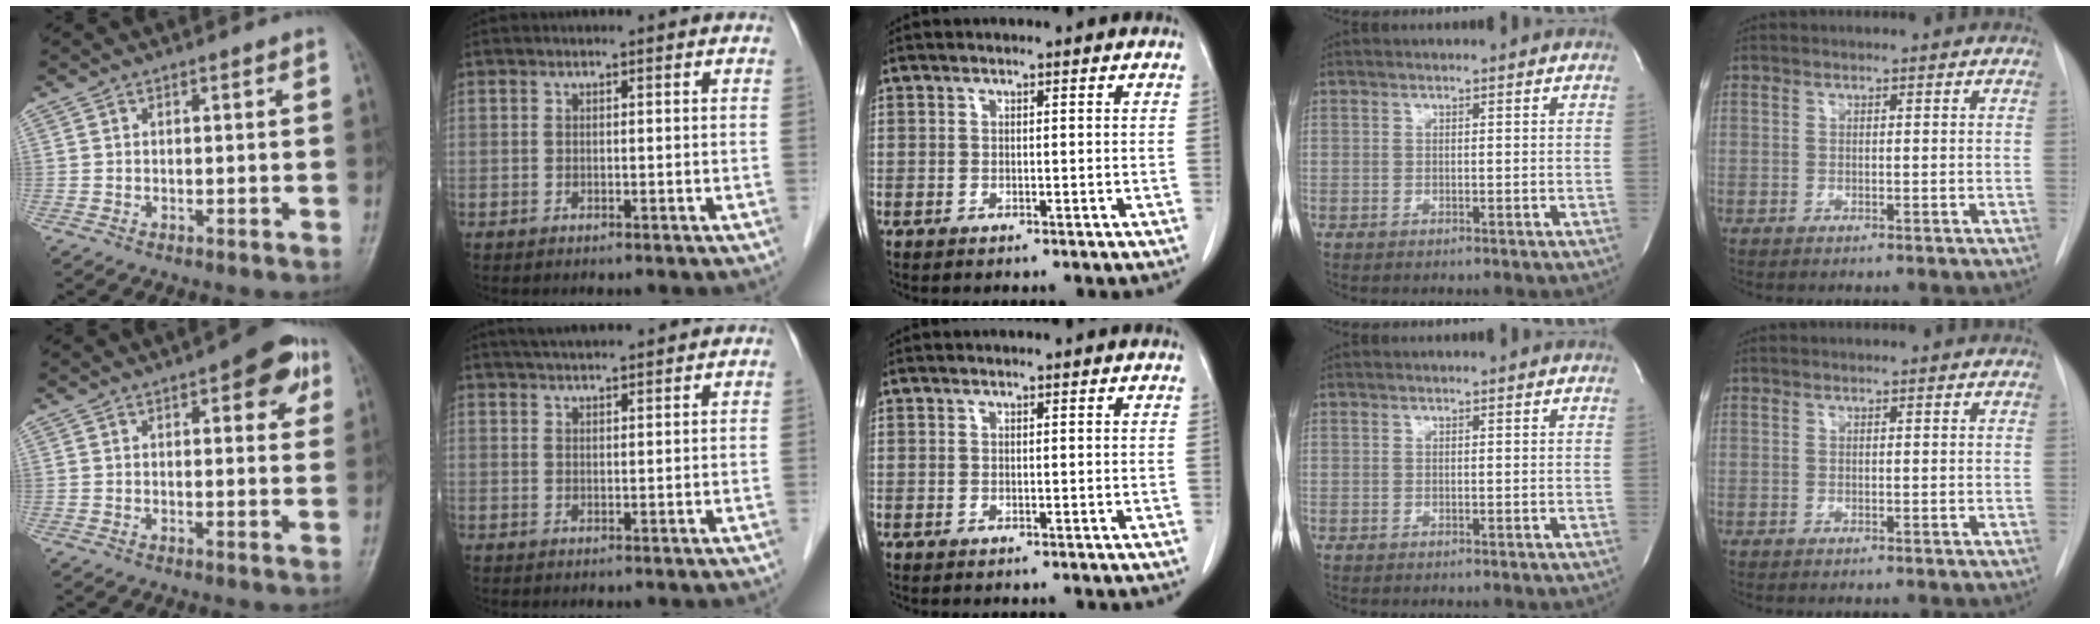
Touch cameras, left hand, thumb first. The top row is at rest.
{"thumb": {"total": 7.8, "force": [3.5, 3.2, 6.1], "torque": [-0.047, -0.006, 0.034]}, "index": {"total": 7.0, "force": [6.3, 0.4, 3.1], "torque": [-0.050, 0.032, 0.095]}}